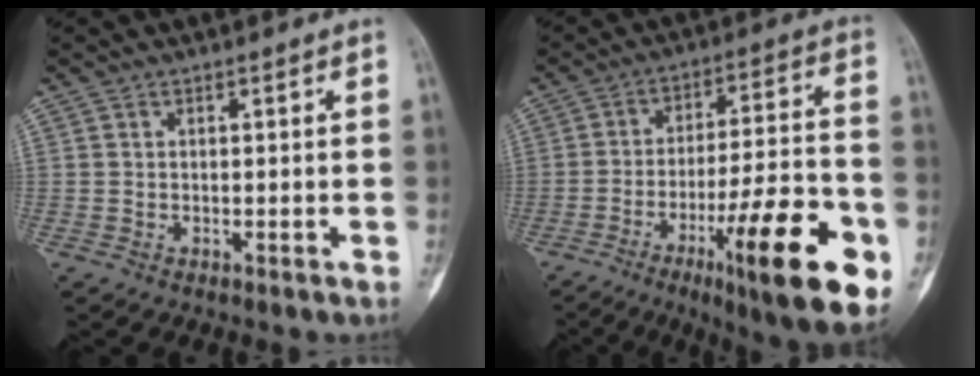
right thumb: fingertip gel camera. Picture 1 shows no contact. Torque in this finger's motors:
{"motor_torque": [1.07, 1.26, 1.75, -1.02, 0.19]}